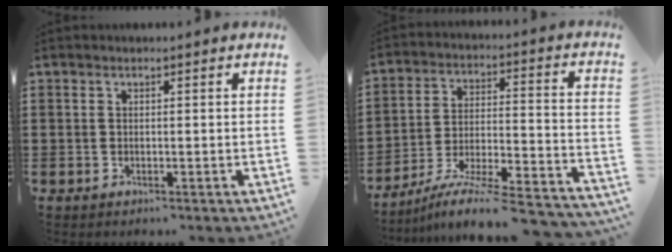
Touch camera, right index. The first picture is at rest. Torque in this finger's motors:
{"motor_torque": [1.63, 0.51, 0.29, 0.15]}